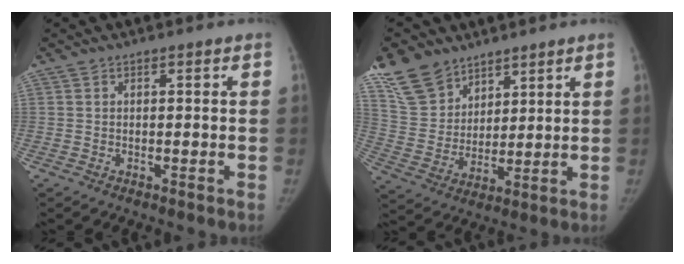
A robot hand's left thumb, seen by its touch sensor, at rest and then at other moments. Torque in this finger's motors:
{"motor_torque": [1.46, -0.24, 1.47, -1.31, 0.24]}